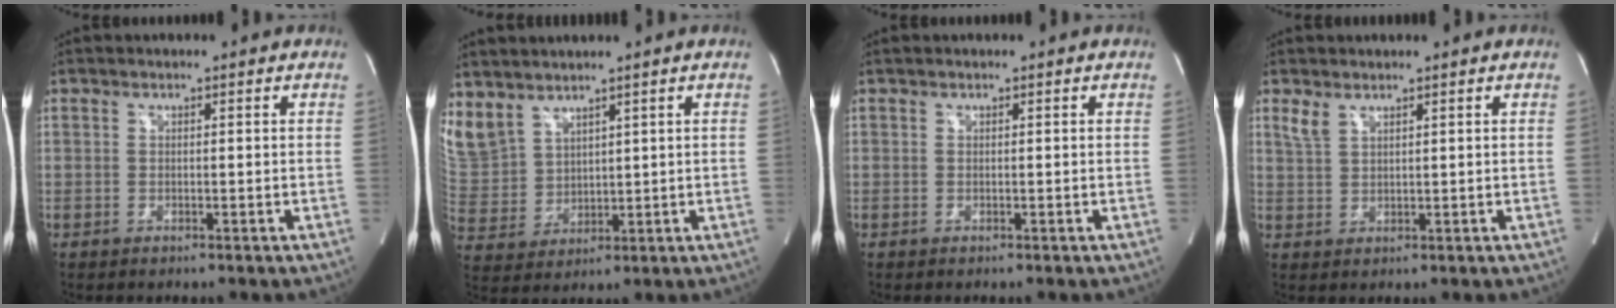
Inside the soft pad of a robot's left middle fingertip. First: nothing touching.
{"total": 10.5, "force": [8.1, 5.8, 3.3], "torque": [-0.101, 0.007, 0.188]}
{"total": 0.0}
{"total": 2.3, "force": [1.8, 0.8, 1.2], "torque": [-0.035, 0.007, 0.046]}